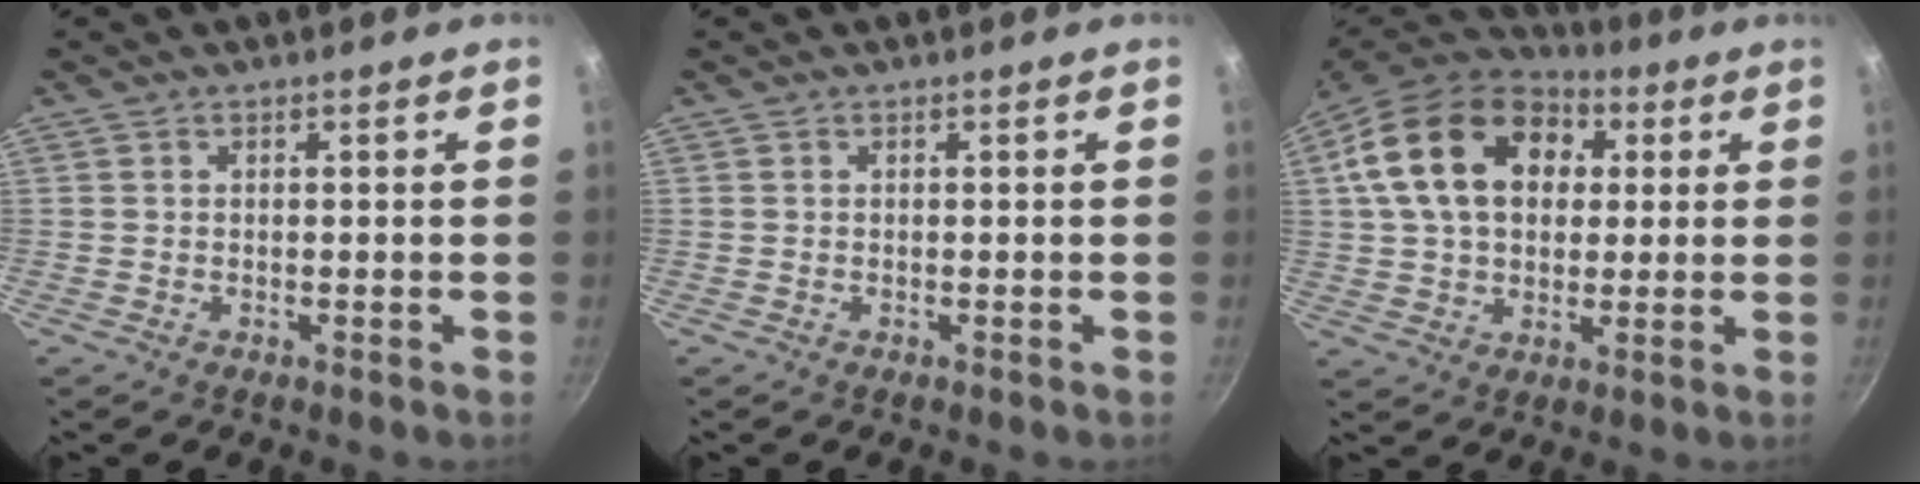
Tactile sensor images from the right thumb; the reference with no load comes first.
{"total": 0.0}
{"total": 20.7, "force": [5.7, 14.6, 13.6], "torque": [-0.219, 0.016, 0.087]}